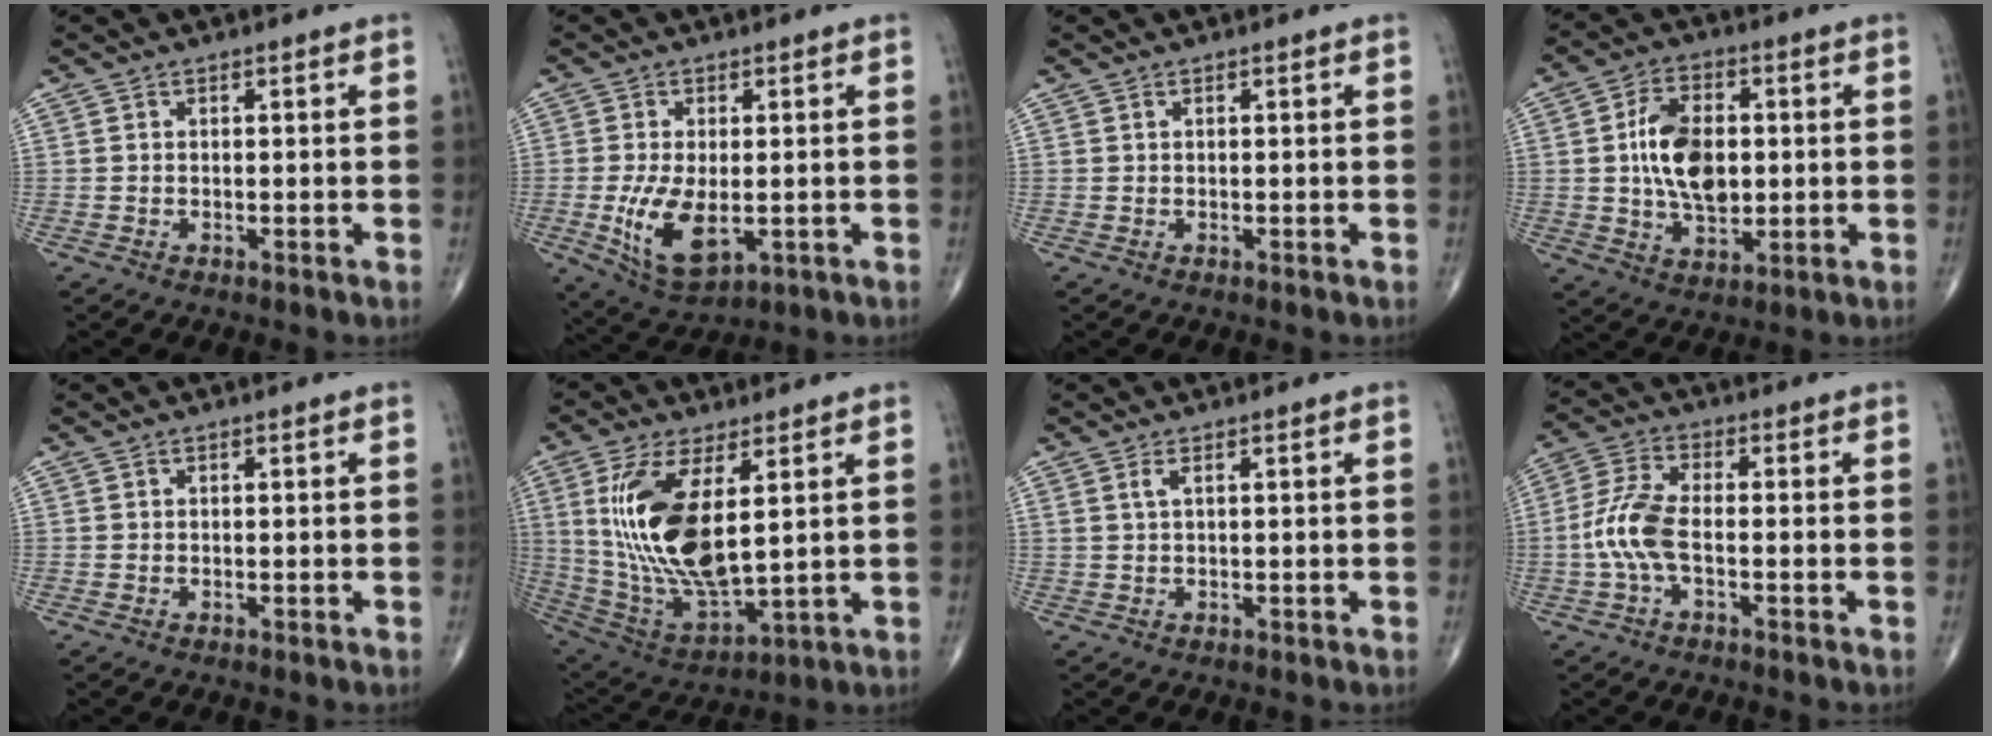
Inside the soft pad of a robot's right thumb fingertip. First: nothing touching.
{"total": 10.0, "force": [-1.8, 5.0, 8.4], "torque": [-0.157, -0.019, -0.018]}
{"total": 0.0}
{"total": 12.6, "force": [0.8, 7.8, 9.9], "torque": [-0.158, 0.002, 0.017]}
{"total": 0.0}
{"total": 19.1, "force": [4.2, 7.9, 16.8], "torque": [-0.343, -0.027, 0.097]}
{"total": 1.3, "force": [0.6, 0.3, 1.1], "torque": [-0.030, 0.003, 0.016]}
{"total": 7.8, "force": [-1.7, 3.2, 6.9], "torque": [-0.170, 0.021, -0.038]}